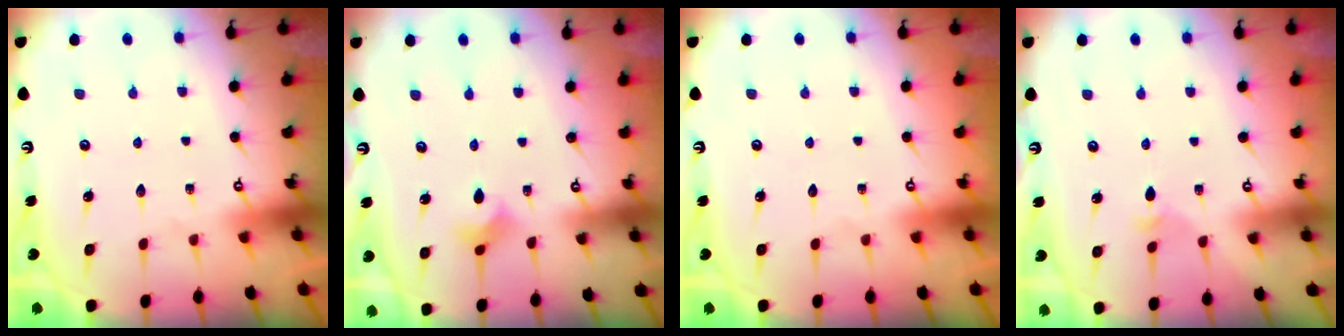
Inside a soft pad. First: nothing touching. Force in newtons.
{"total": 3.6, "press": 3.6, "slide": 0.4}
{"total": 0.0}
{"total": 2.6, "press": 2.5, "slide": 0.7}